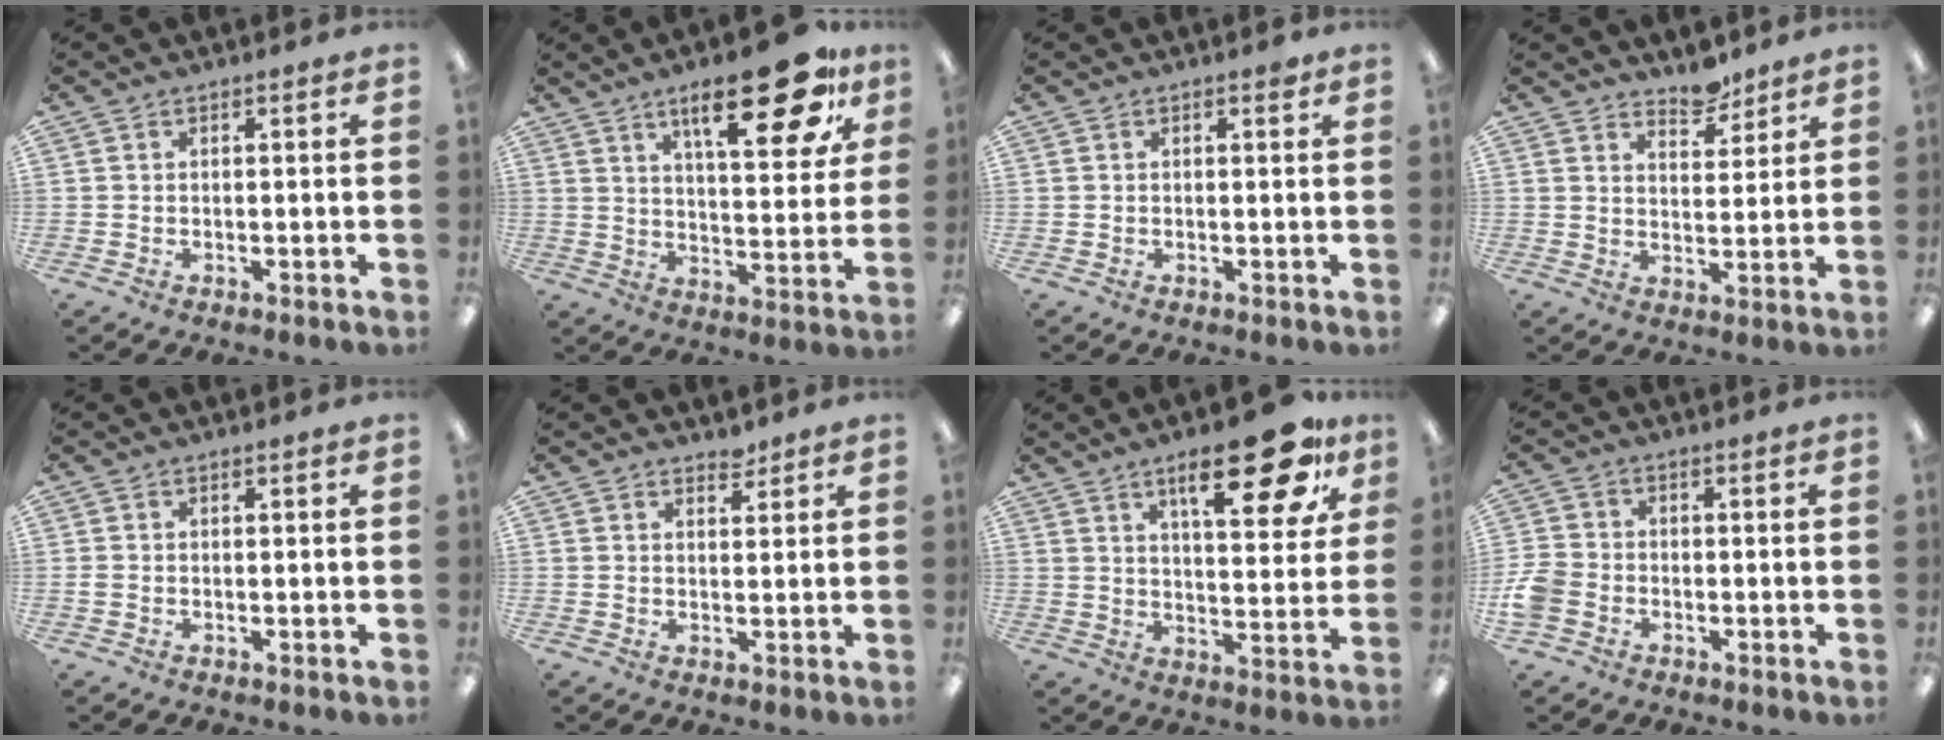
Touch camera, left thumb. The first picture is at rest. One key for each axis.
{"total": 21.0, "fx": 12.3, "fy": 6.9, "fz": 15.5, "tx": -0.220, "ty": -0.057, "tz": 0.187}
{"total": 1.0, "fx": 0.7, "fy": 0.4, "fz": 0.6, "tx": -0.006, "ty": 0.000, "tz": 0.010}
{"total": 6.2, "fx": 5.5, "fy": 2.4, "fz": 1.5, "tx": -0.004, "ty": -0.042, "tz": 0.096}
{"total": 0.7, "fx": 0.0, "fy": 0.5, "fz": 0.4, "tx": -0.007, "ty": 0.004, "tz": -0.001}
{"total": 2.4, "fx": 2.3, "fy": 0.8, "fz": 0.3, "tx": 0.008, "ty": -0.015, "tz": 0.039}
{"total": 19.4, "fx": 11.4, "fy": 6.4, "fz": 14.3, "tx": -0.197, "ty": -0.055, "tz": 0.172}
{"total": 5.3, "fx": -2.0, "fy": 4.2, "fz": 2.6, "tx": -0.058, "ty": 0.012, "tz": -0.038}